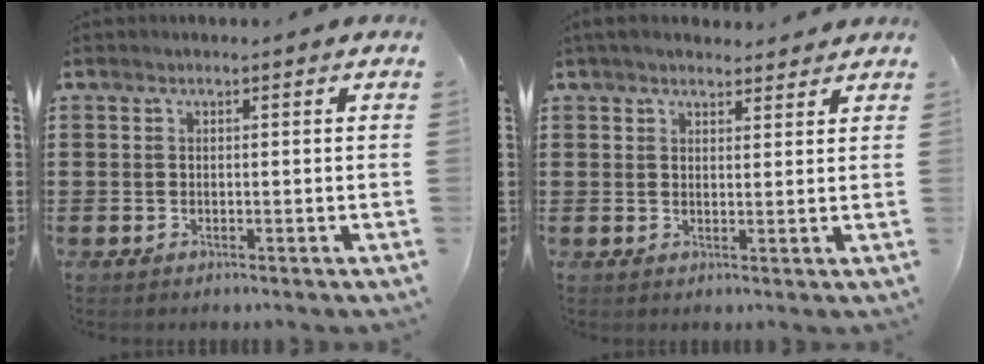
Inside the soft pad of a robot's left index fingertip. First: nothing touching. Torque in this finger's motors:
{"motor_torque": [2.14, 0.00, 0.24, 0.04]}